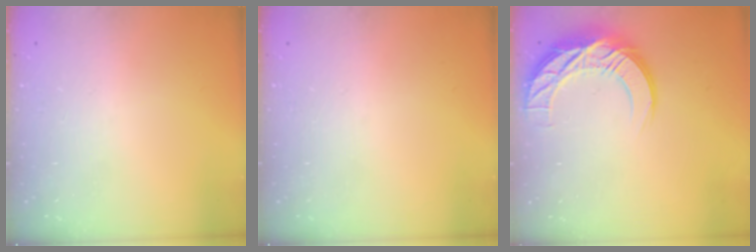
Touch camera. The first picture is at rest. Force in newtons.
{"total": 0.0}
{"total": 13.7, "press": 13.7, "slide": 0.9}